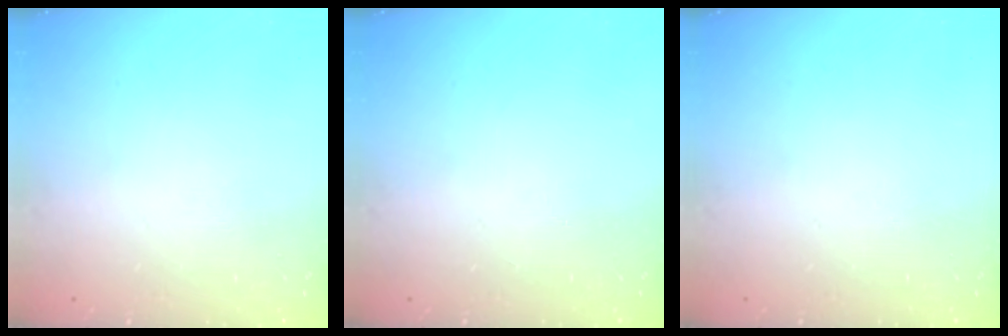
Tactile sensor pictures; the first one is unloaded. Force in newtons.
{"total": 0.0}
{"total": 0.0}